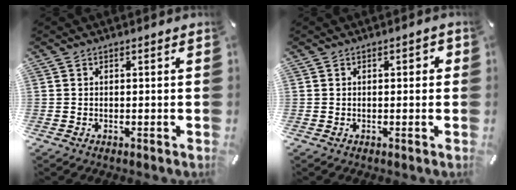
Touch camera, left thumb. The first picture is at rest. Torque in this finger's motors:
{"motor_torque": [-0.06, -0.08, -0.03, 0.15, -0.03]}